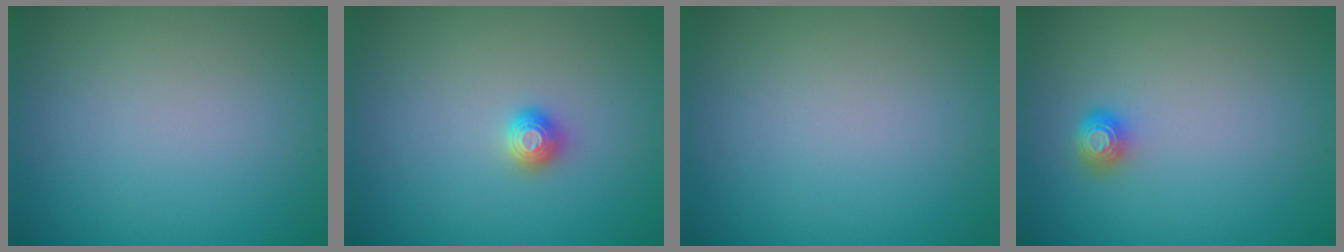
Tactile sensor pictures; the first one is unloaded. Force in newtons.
{"total": 1.2, "press": 1.1, "slide": 0.2}
{"total": 0.0}
{"total": 1.6, "press": 1.3, "slide": 0.9}